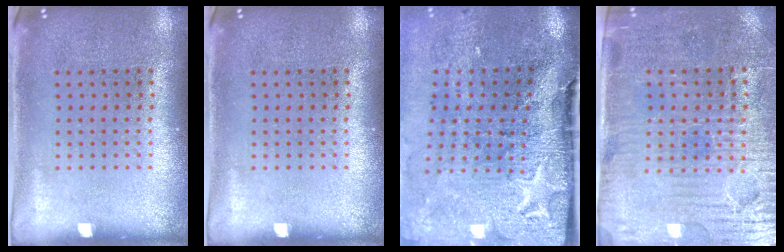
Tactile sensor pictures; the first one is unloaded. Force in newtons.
{"total": 0.0}
{"total": 4.8, "press": 3.8, "slide": 2.9}
{"total": 3.8, "press": 3.5, "slide": 1.4}